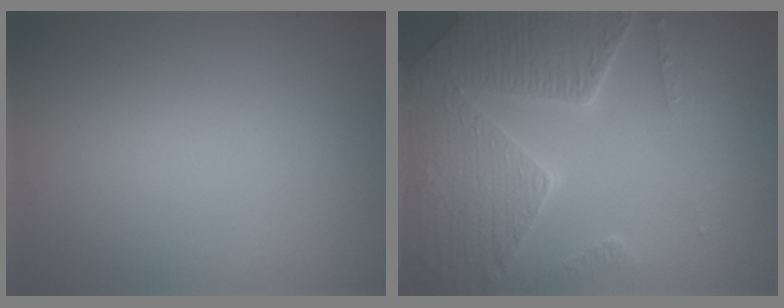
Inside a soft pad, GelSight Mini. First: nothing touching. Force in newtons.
{"total": 8.4, "press": 6.1, "slide": 5.7}